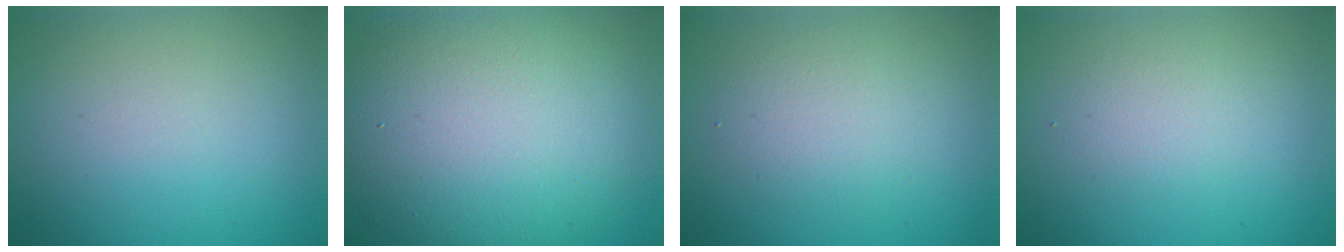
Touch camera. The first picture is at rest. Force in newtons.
{"total": 11.8, "press": 11.8, "slide": 0.8}
{"total": 2.6, "press": 2.6, "slide": 0.1}
{"total": 1.6, "press": 1.6, "slide": 0.1}